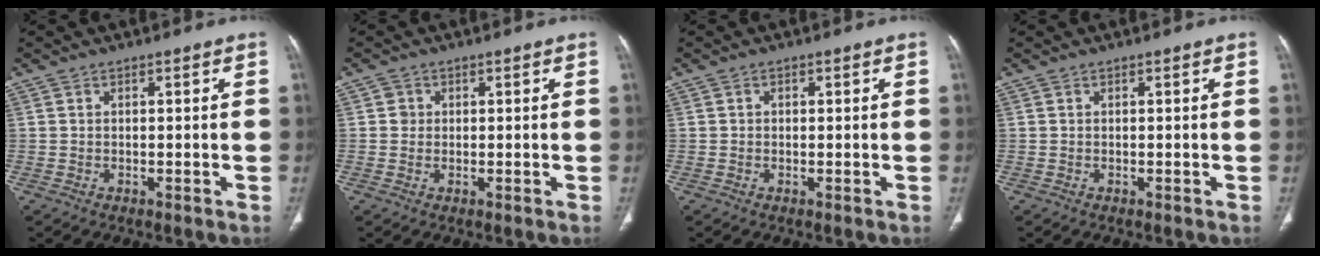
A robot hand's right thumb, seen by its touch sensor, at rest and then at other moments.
{"total": 1.4, "force": [0.2, 1.4, 0.2], "torque": [0.005, 0.002, 0.002]}
{"total": 0.6, "force": [0.1, 0.5, 0.3], "torque": [-0.001, 0.001, 0.000]}
{"total": 0.0}